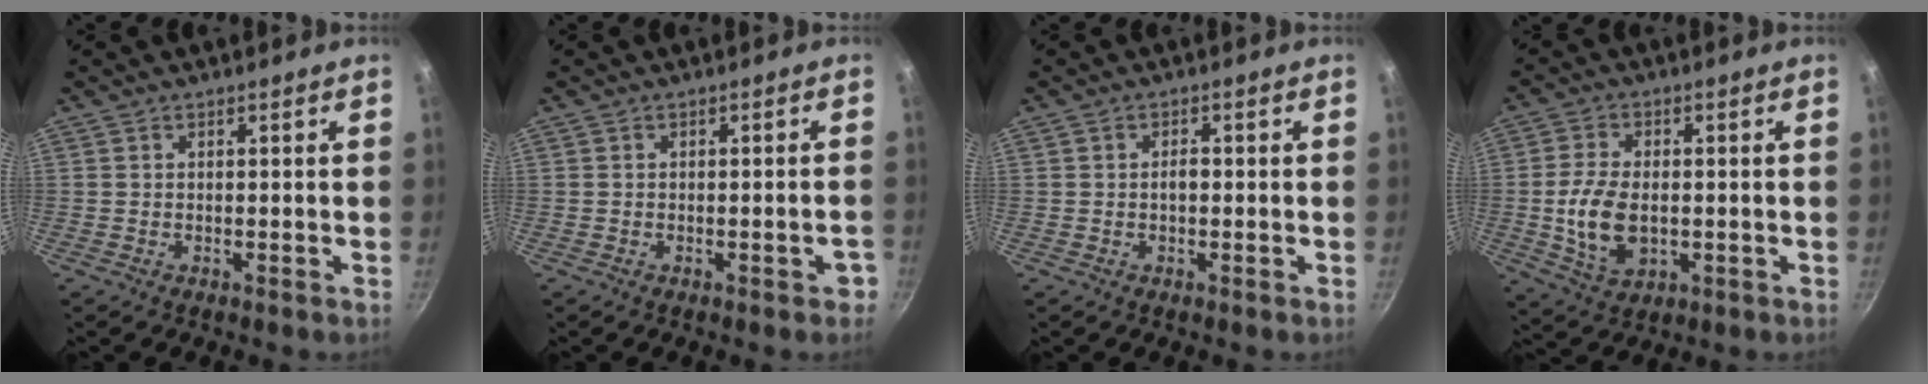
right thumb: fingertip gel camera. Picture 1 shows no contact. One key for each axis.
{"total": 2.7, "fx": -1.3, "fy": 1.0, "fz": 2.1, "tx": -0.011, "ty": 0.014, "tz": -0.016}
{"total": 1.0, "fx": -0.1, "fy": 0.6, "fz": 0.8, "tx": -0.011, "ty": 0.005, "tz": -0.001}
{"total": 10.0, "fx": -0.8, "fy": 6.1, "fz": 7.9, "tx": -0.150, "ty": -0.001, "tz": -0.010}